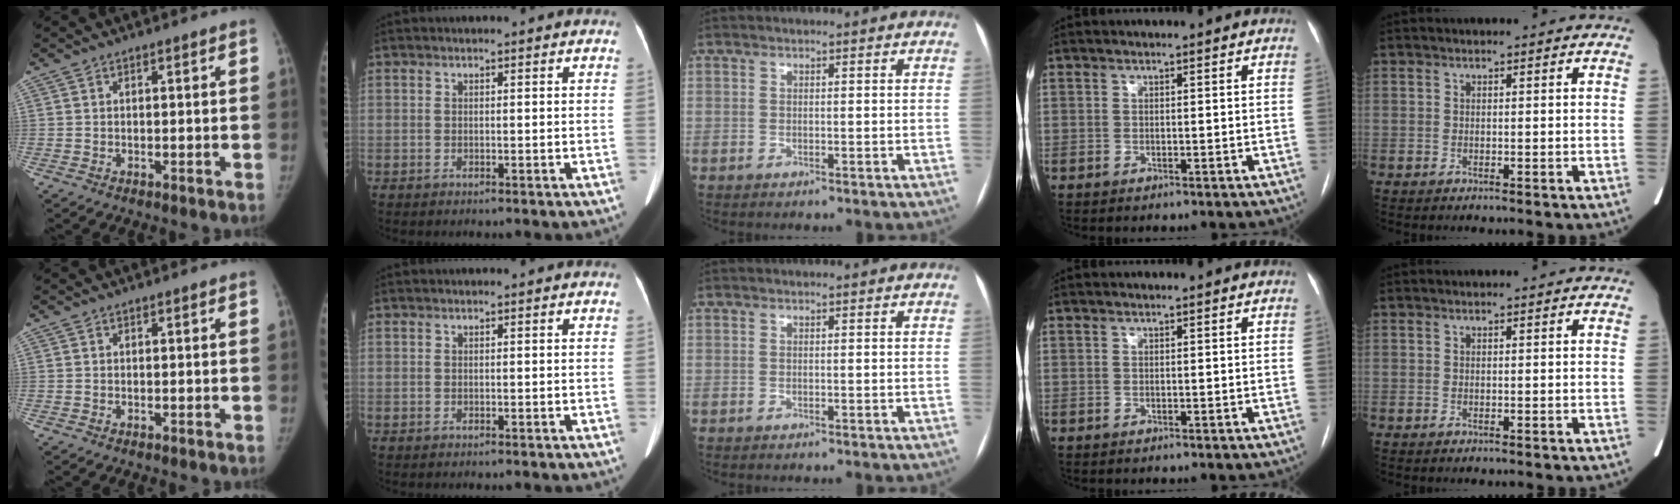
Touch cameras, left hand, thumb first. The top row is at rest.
{}